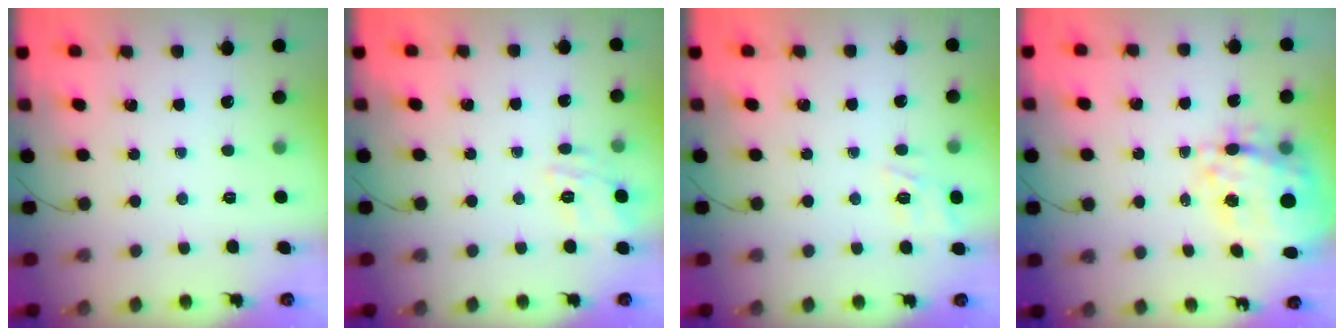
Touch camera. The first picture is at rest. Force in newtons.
{"total": 7.0, "press": 6.9, "slide": 1.0}
{"total": 5.0, "press": 4.9, "slide": 1.3}
{"total": 13.4, "press": 12.6, "slide": 4.6}